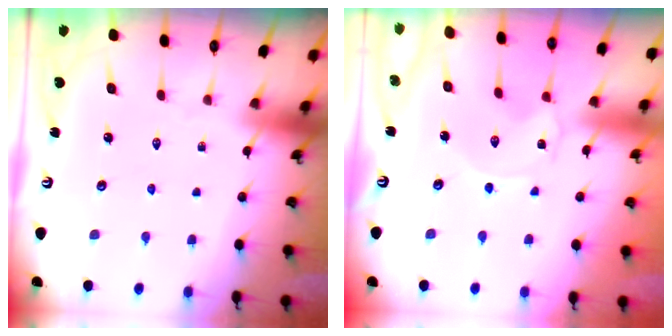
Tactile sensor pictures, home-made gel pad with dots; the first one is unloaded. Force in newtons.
{"total": 0.0}